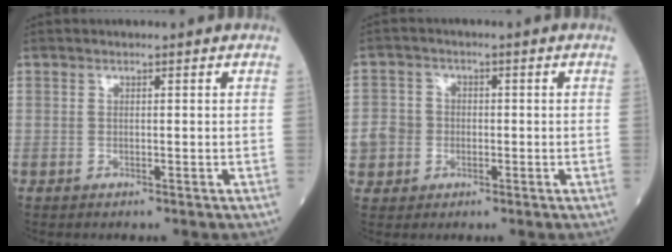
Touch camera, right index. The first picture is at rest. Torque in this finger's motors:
{"motor_torque": [0.09, -0.01, 0.09, 0.04]}